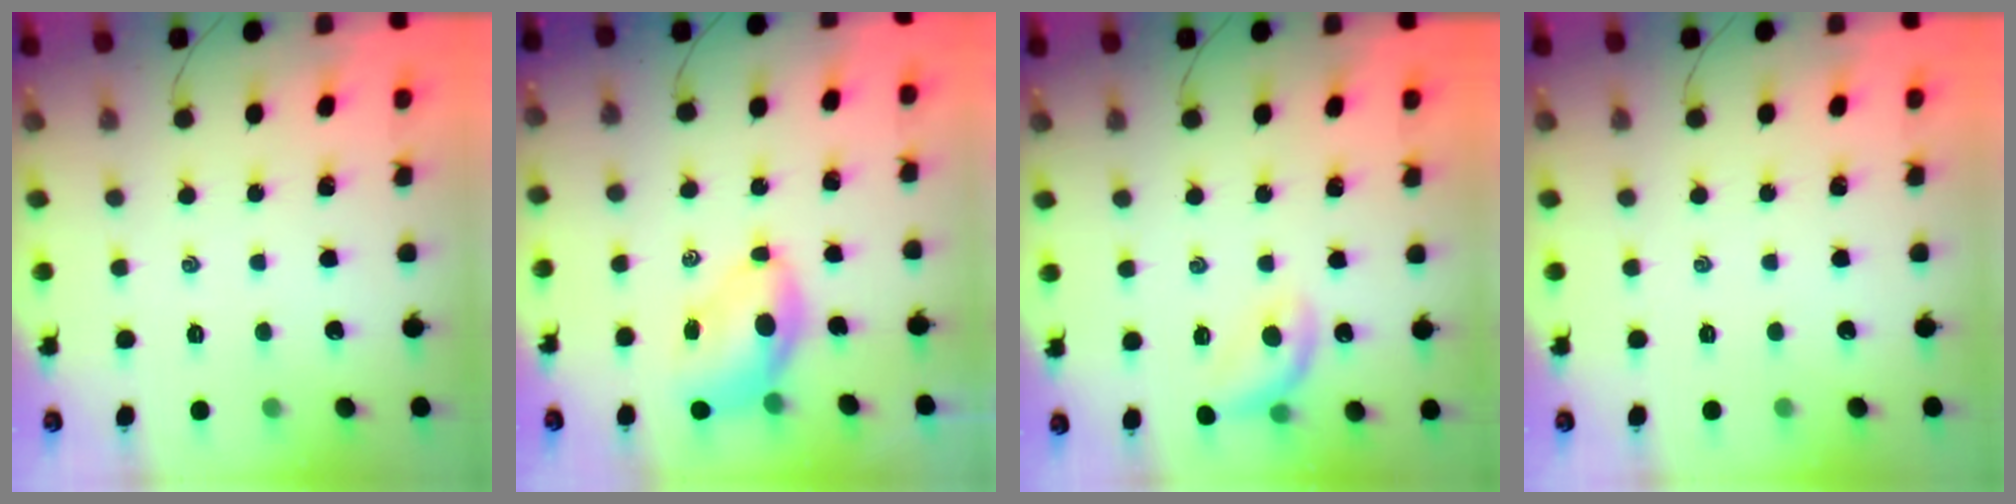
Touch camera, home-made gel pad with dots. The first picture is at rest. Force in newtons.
{"total": 6.8, "press": 6.6, "slide": 1.7}
{"total": 11.4, "press": 11.2, "slide": 2.4}
{"total": 0.0}